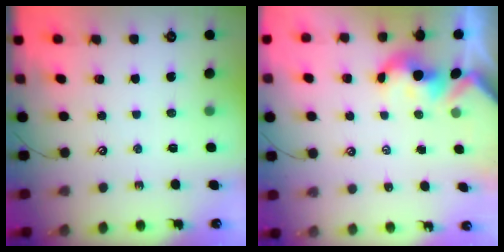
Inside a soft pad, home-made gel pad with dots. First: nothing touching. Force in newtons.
{"total": 2.9, "press": 2.8, "slide": 0.6}